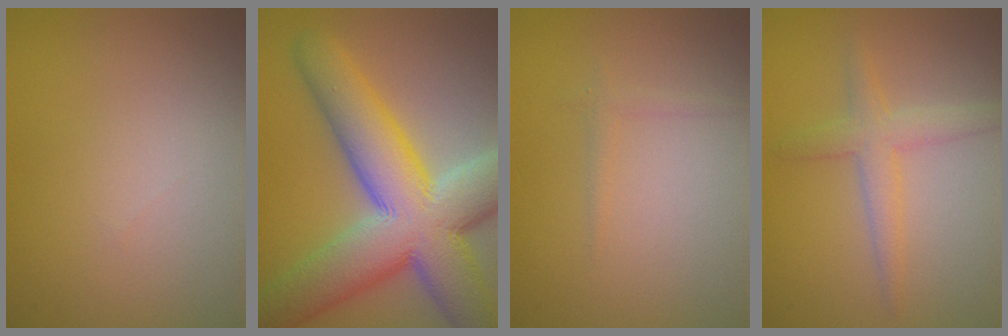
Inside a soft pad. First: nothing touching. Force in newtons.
{"total": 13.2, "press": 13.1, "slide": 0.8}
{"total": 0.9, "press": 0.8, "slide": 0.1}
{"total": 2.7, "press": 2.7, "slide": 0.1}